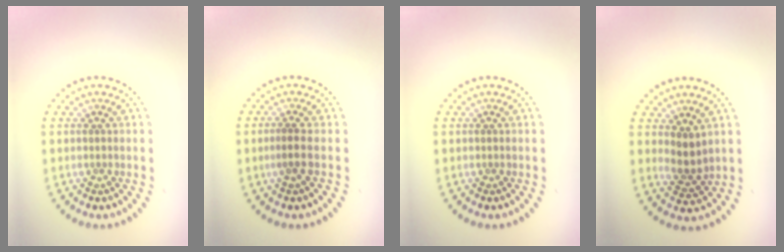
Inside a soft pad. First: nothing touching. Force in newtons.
{"total": 1.5, "press": 1.2, "slide": 0.9}
{"total": 0.0}
{"total": 2.3, "press": 2.0, "slide": 1.2}